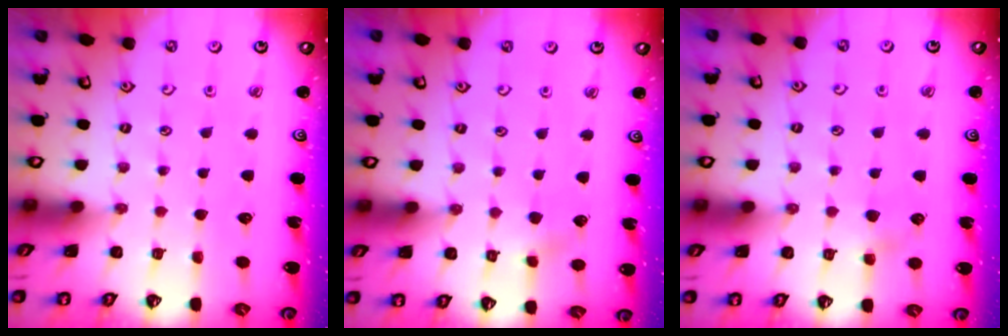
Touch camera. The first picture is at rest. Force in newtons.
{"total": 3.6, "press": 3.5, "slide": 0.9}
{"total": 5.3, "press": 5.2, "slide": 0.6}